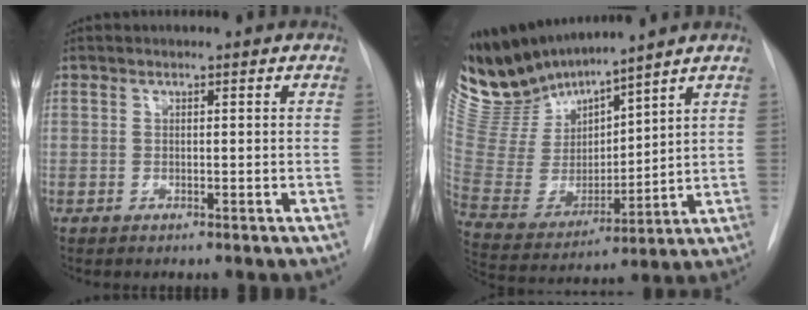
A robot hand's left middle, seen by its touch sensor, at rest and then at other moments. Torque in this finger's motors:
{"motor_torque": [0.81, -0.93, 0.14, -0.07]}